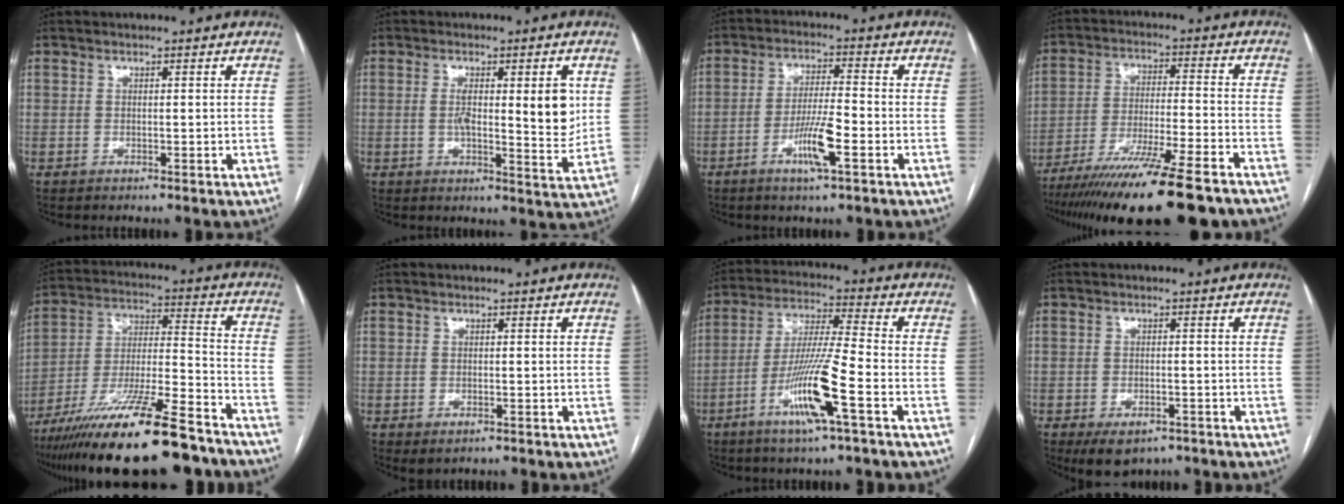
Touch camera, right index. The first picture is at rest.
{"total": 9.4, "force": [1.4, 2.2, 9.0], "torque": [-0.126, -0.006, 0.021]}
{"total": 7.3, "force": [-3.1, 0.5, 6.6], "torque": [-0.126, -0.004, -0.054]}
{"total": 21.9, "force": [-17.2, 1.0, 13.6], "torque": [-0.185, -0.036, -0.274]}
{"total": 24.1, "force": [-18.2, 2.9, 15.5], "torque": [-0.242, -0.017, -0.305]}
{"total": 1.8, "force": [-0.9, 0.9, 1.3], "torque": [-0.021, -0.002, -0.004]}
{"total": 12.4, "force": [-5.3, -0.2, 11.2], "torque": [-0.221, -0.009, -0.102]}
{"total": 6.0, "force": [-4.0, 3.0, 3.3], "torque": [-0.054, -0.004, -0.054]}